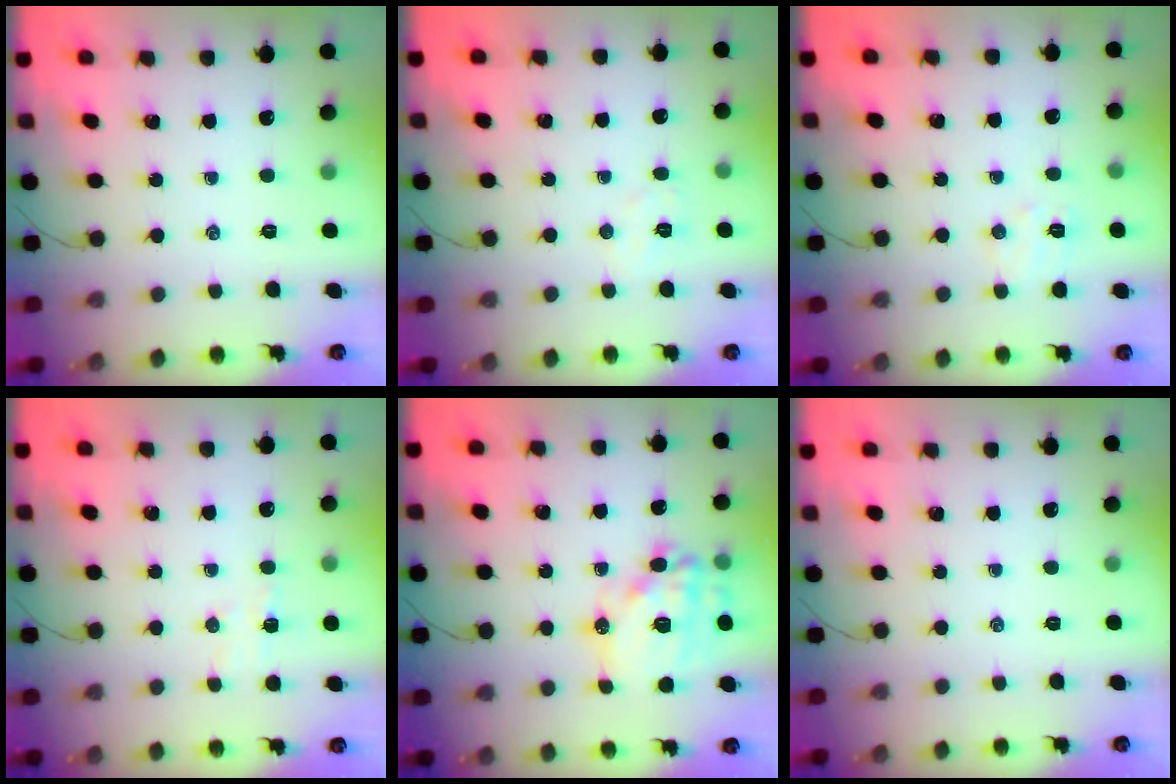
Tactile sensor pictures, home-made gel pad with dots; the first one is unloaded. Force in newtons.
{"total": 4.0, "press": 3.9, "slide": 0.9}
{"total": 4.8, "press": 4.7, "slide": 1.0}
{"total": 5.7, "press": 5.7, "slide": 0.9}
{"total": 16.6, "press": 16.3, "slide": 3.0}
{"total": 0.0}